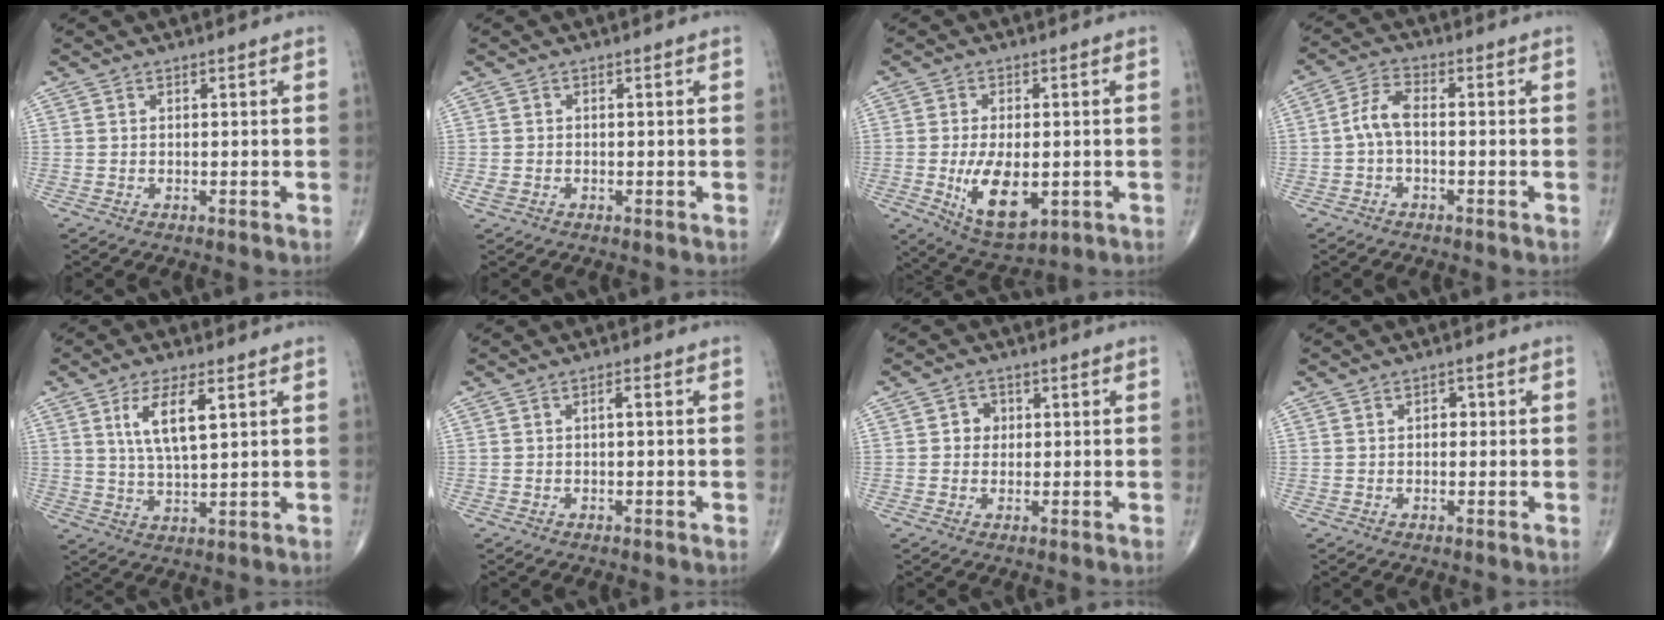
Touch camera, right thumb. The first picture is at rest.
{"total": 1.4, "force": [-0.5, 1.1, 0.8], "torque": [-0.021, 0.000, -0.009]}
{"total": 11.3, "force": [-2.2, 5.7, 9.5], "torque": [-0.153, -0.013, -0.022]}
{"total": 4.7, "force": [-0.8, 2.2, 4.1], "torque": [-0.086, 0.019, -0.025]}
{"total": 8.5, "force": [3.1, 2.8, 7.4], "torque": [-0.139, -0.011, 0.063]}
{"total": 1.0, "force": [-0.1, 0.3, 0.9], "torque": [-0.016, 0.002, -0.004]}
{"total": 2.8, "force": [0.3, 2.5, 1.1], "torque": [0.002, 0.006, -0.001]}
{"total": 1.9, "force": [0.2, 1.3, 1.3], "torque": [-0.012, 0.006, -0.001]}